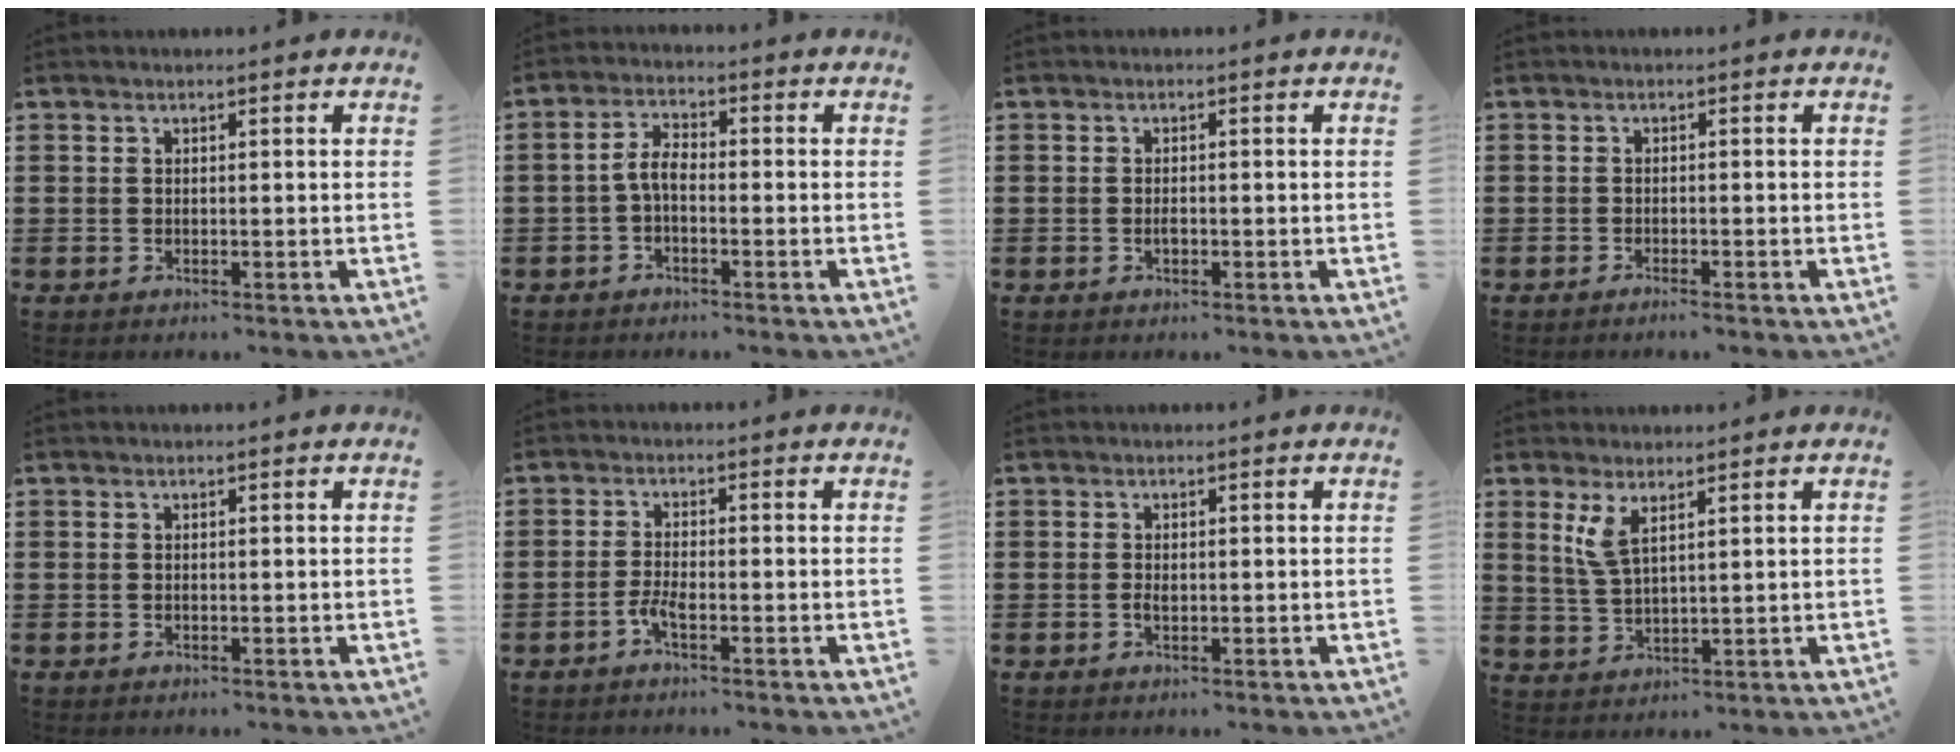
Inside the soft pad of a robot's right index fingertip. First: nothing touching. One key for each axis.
{"total": 3.6, "fx": -1.1, "fy": 1.6, "fz": 3.1, "tx": -0.079, "ty": 0.002, "tz": -0.029}
{"total": 1.2, "fx": -0.4, "fy": 0.5, "fz": 1.0, "tx": -0.020, "ty": -0.004, "tz": -0.006}
{"total": 1.2, "fx": -1.1, "fy": -0.2, "fz": 0.4, "tx": -0.009, "ty": -0.005, "tz": -0.021}
{"total": 0.0}
{"total": 2.6, "fx": -1.5, "fy": 0.5, "fz": 2.0, "tx": -0.050, "ty": -0.006, "tz": -0.031}
{"total": 1.1, "fx": -0.2, "fy": 0.5, "fz": 1.0, "tx": -0.019, "ty": -0.002, "tz": -0.004}
{"total": 4.2, "fx": 2.3, "fy": 1.4, "fz": 3.2, "tx": -0.078, "ty": 0.001, "tz": 0.039}